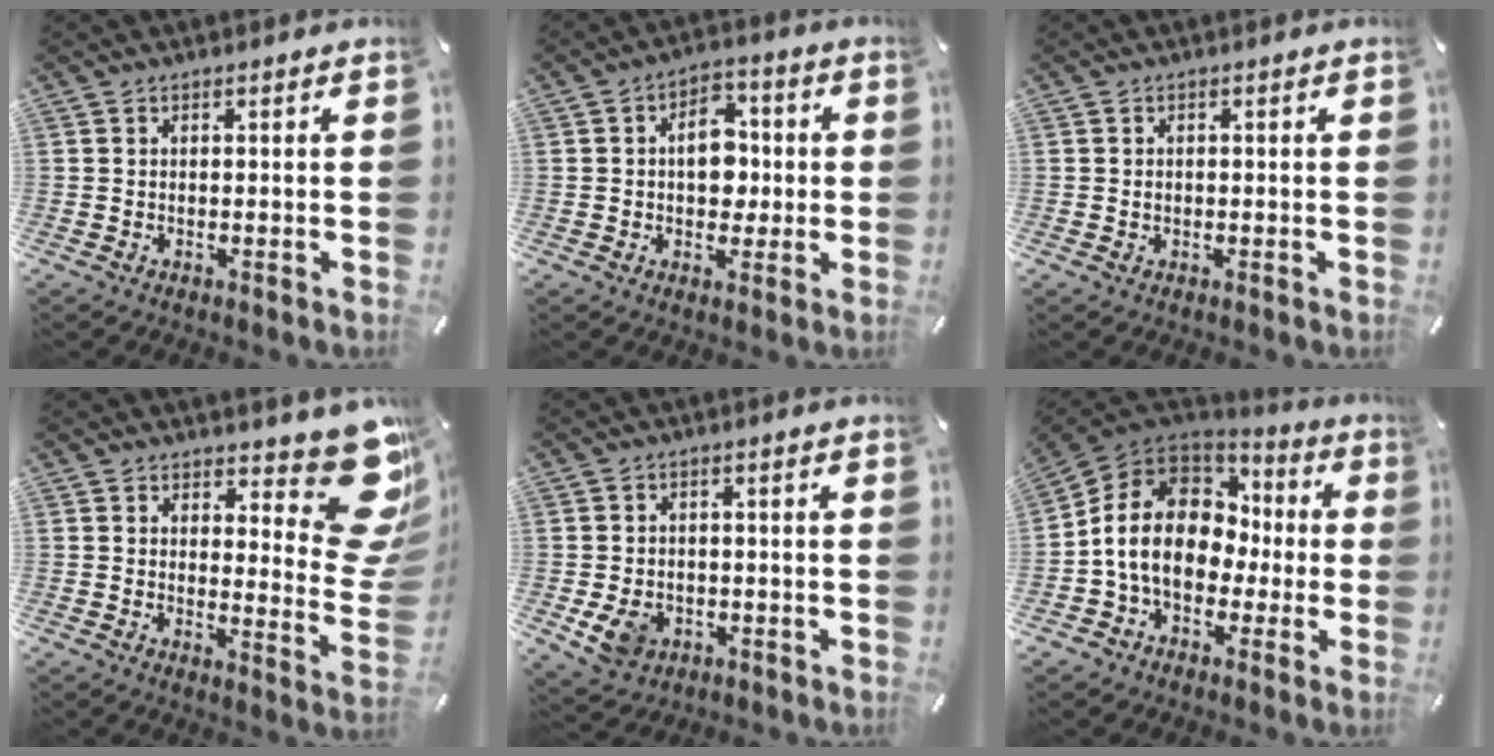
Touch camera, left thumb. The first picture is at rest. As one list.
[{"total": 9.1, "force": [0.2, 6.7, 6.2], "torque": [-0.080, 0.007, 0.001]}, {"total": 0.9, "force": [-0.1, 0.7, 0.5], "torque": [-0.011, 0.002, -0.003]}, {"total": 15.5, "force": [9.4, 6.9, 10.2], "torque": [-0.106, -0.087, 0.164]}, {"total": 6.5, "force": [-1.8, 5.4, 3.3], "torque": [-0.064, 0.002, -0.033]}, {"total": 14.6, "force": [-1.1, 11.9, 8.5], "torque": [-0.187, 0.021, -0.015]}]